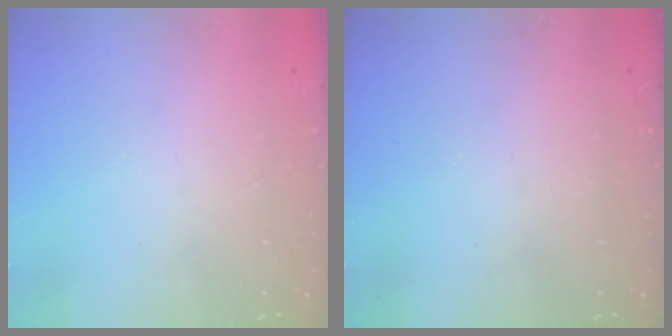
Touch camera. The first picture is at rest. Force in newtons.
{"total": 0.0}